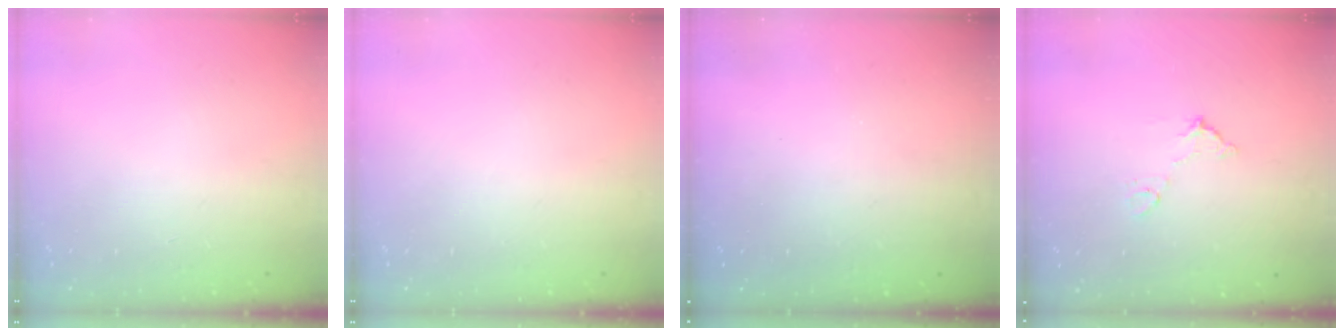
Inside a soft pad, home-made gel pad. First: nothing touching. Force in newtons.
{"total": 0.0}
{"total": 3.0, "press": 3.0, "slide": 0.1}
{"total": 6.3, "press": 6.3, "slide": 0.4}